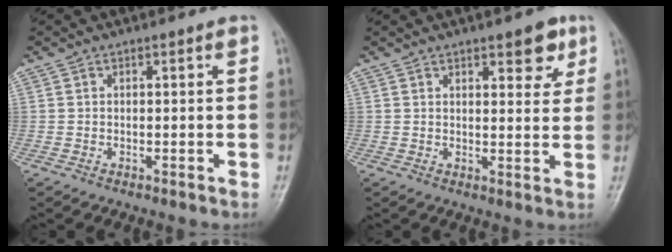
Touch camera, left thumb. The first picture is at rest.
{"total": 6.3, "force": [3.4, 2.6, 4.6], "torque": [-0.037, -0.016, 0.039]}